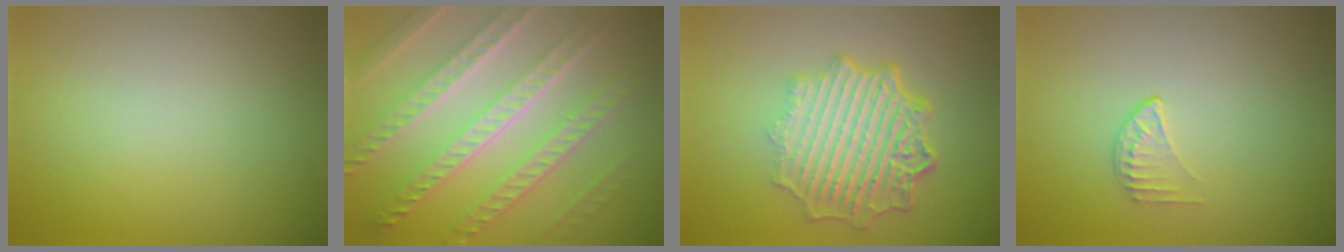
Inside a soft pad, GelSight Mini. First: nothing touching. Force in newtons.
{"total": 8.2, "press": 5.9, "slide": 5.7}
{"total": 6.9, "press": 5.3, "slide": 4.4}
{"total": 1.1, "press": 0.7, "slide": 0.9}